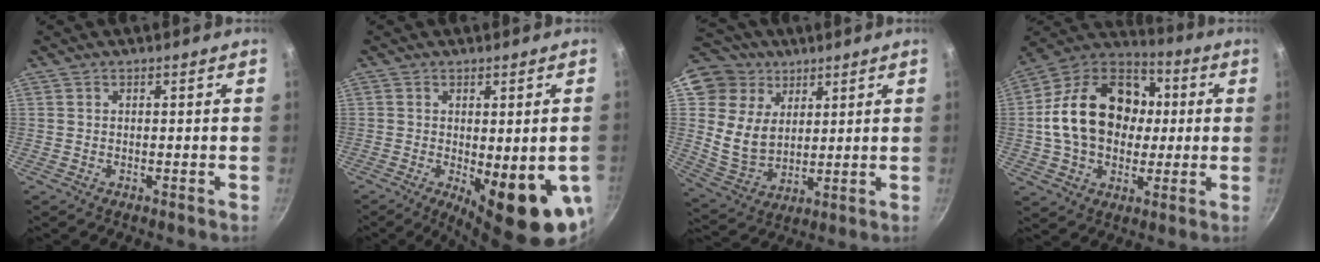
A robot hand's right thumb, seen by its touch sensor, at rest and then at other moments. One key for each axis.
{"total": 14.0, "fx": -3.4, "fy": 4.3, "fz": 12.8, "tx": -0.148, "ty": -0.020, "tz": -0.032}
{"total": 14.3, "fx": 6.7, "fy": 11.3, "fz": 5.7, "tx": -0.086, "ty": -0.020, "tz": 0.129}
{"total": 22.2, "fx": 1.4, "fy": 16.5, "fz": 14.8, "tx": -0.228, "ty": 0.035, "tz": 0.015}